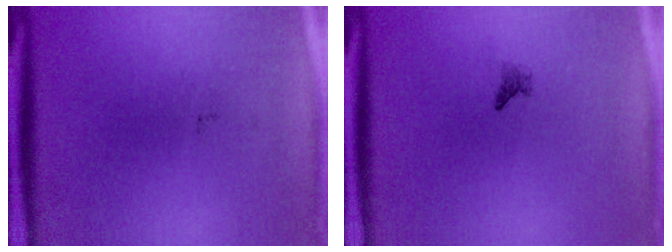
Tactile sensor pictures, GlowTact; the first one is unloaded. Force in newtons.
{"total": 0.8}